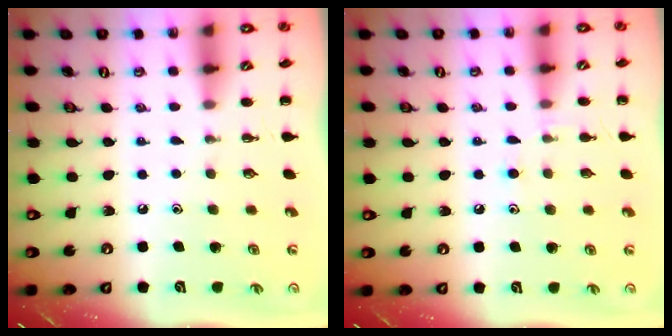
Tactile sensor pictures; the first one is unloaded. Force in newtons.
{"total": 6.8, "press": 6.4, "slide": 2.3}